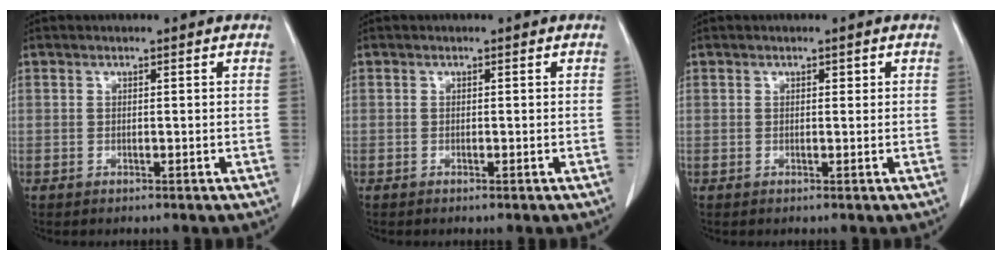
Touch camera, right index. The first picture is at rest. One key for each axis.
{"total": 0.0}
{"total": 0.6, "fx": 0.3, "fy": 0.4, "fz": 0.4, "tx": -0.003, "ty": 0.001, "tz": 0.002}